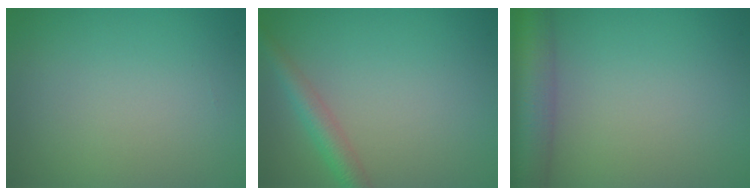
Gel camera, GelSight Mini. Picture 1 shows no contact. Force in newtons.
{"total": 2.7, "press": 2.7, "slide": 0.1}
{"total": 6.9, "press": 6.9, "slide": 0.2}